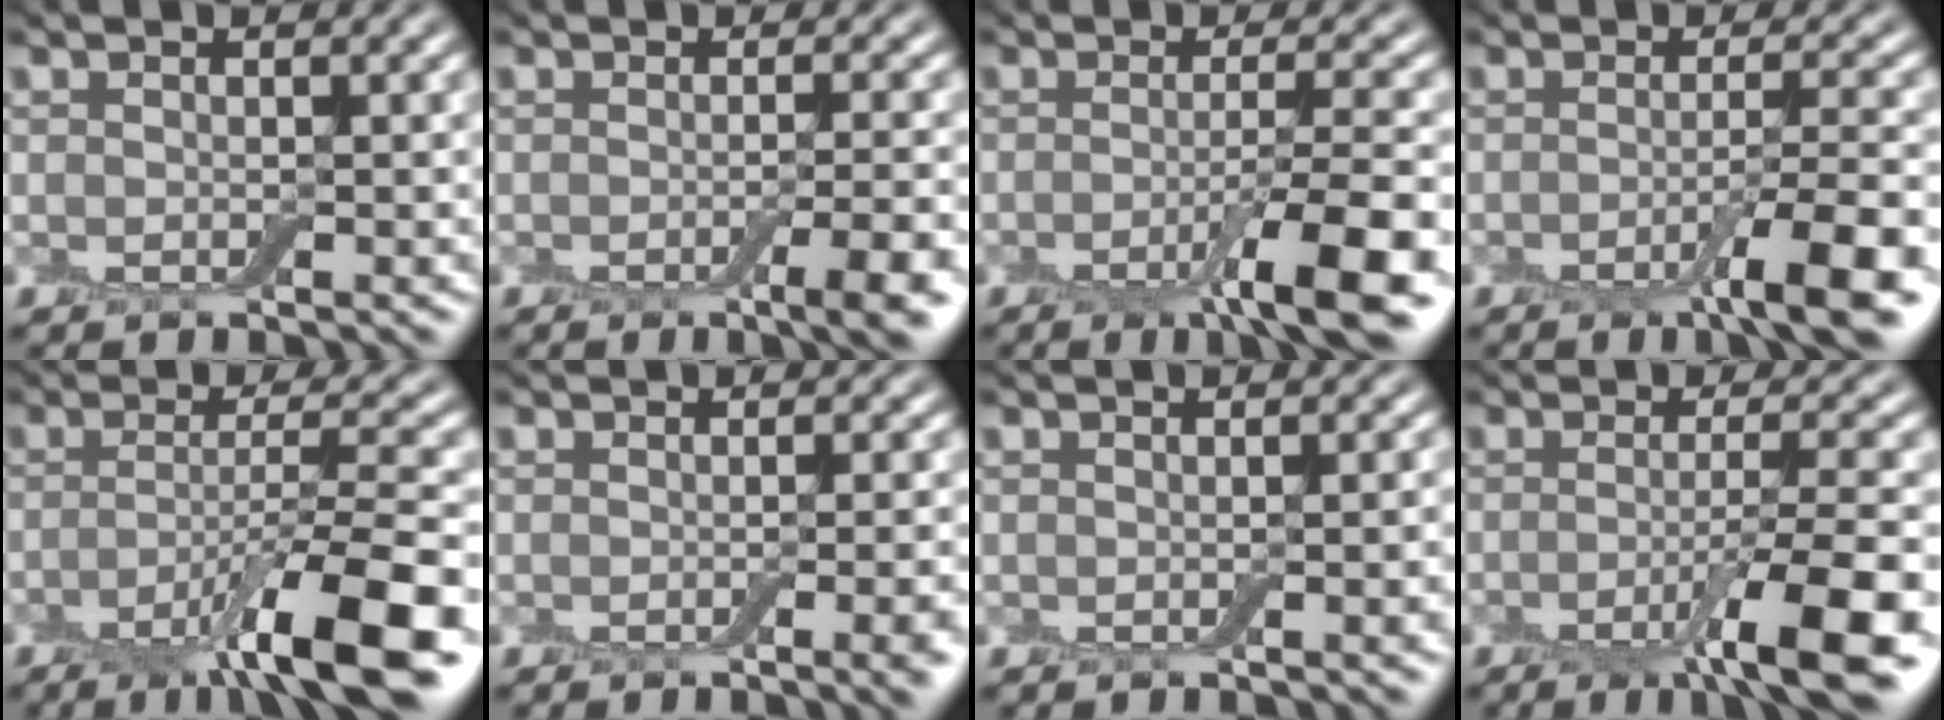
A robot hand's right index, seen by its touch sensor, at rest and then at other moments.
{"total": 5.2, "force": [-2.6, 1.2, 4.3], "torque": [-0.054, -0.003, -0.034]}
{"total": 6.7, "force": [-3.0, 1.0, 6.0], "torque": [-0.088, 0.000, -0.050]}
{"total": 6.0, "force": [-2.8, 0.9, 5.2], "torque": [-0.076, 0.001, -0.046]}
{"total": 9.0, "force": [-4.4, 1.5, 7.7], "torque": [-0.110, 0.008, -0.081]}
{"total": 4.1, "force": [-1.7, 1.3, 3.5], "torque": [-0.033, -0.006, -0.015]}
{"total": 2.0, "force": [-0.5, 0.4, 1.8], "torque": [-0.023, -0.001, -0.007]}
{"total": 7.4, "force": [-3.2, 1.1, 6.6], "torque": [-0.095, 0.001, -0.056]}